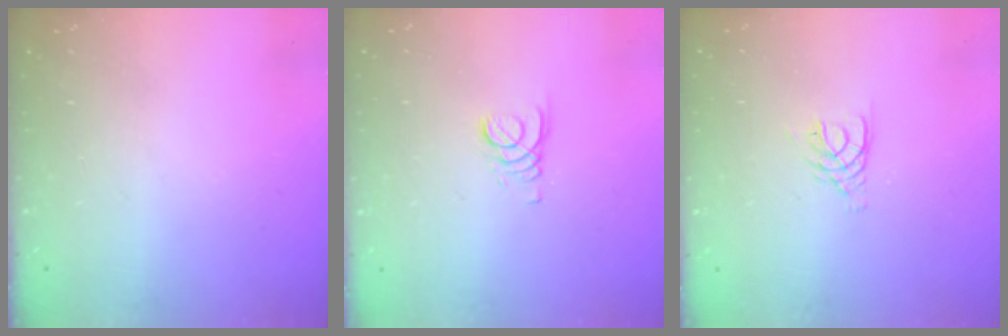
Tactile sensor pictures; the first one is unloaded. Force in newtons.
{"total": 2.4, "press": 2.4, "slide": 0.2}
{"total": 4.8, "press": 4.8, "slide": 0.5}